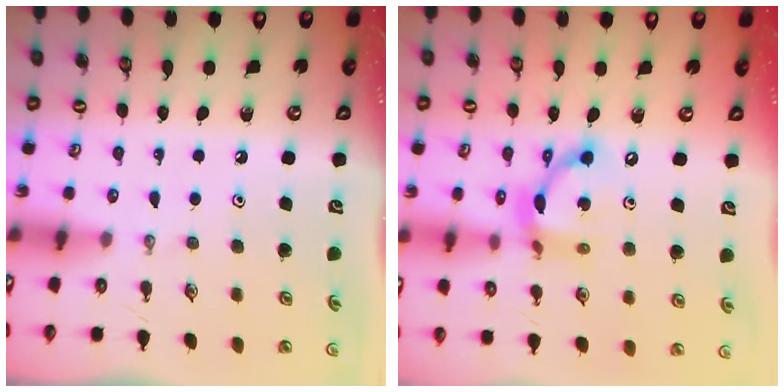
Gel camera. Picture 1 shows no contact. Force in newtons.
{"total": 12.5, "press": 12.4, "slide": 1.2}